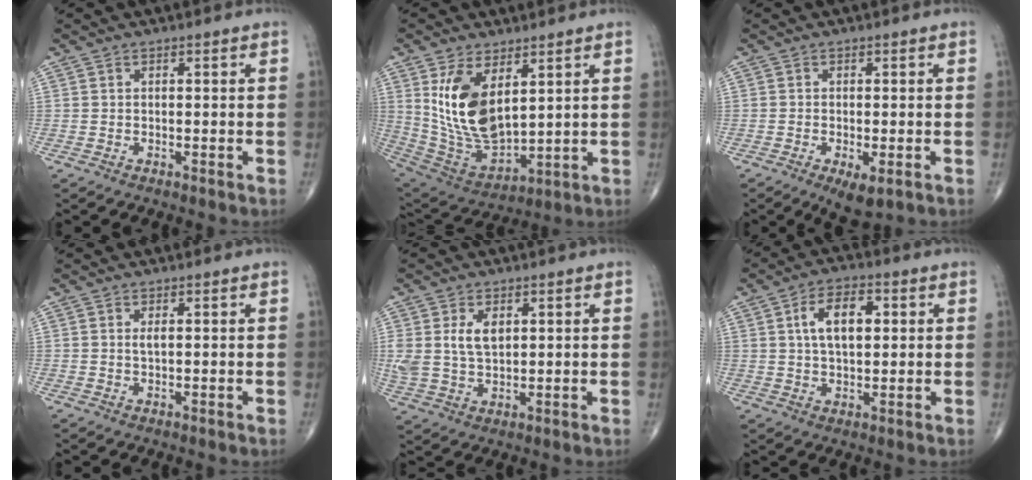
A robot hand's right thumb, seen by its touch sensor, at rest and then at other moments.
{"total": 15.6, "force": [5.0, 8.1, 12.3], "torque": [-0.215, -0.025, 0.121]}
{"total": 4.6, "force": [-1.9, 1.7, 3.9], "torque": [-0.065, -0.013, -0.026]}
{"total": 1.0, "force": [0.2, 0.3, 1.0], "torque": [-0.019, -0.001, 0.004]}
{"total": 7.1, "force": [1.9, 4.3, 5.3], "torque": [-0.104, -0.003, 0.045]}
{"total": 8.7, "force": [2.0, 4.6, 7.1], "torque": [-0.111, 0.007, 0.031]}